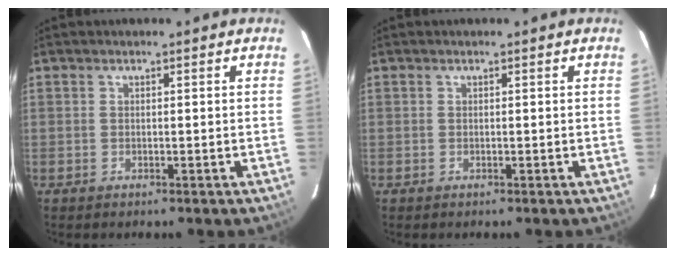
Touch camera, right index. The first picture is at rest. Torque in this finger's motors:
{"motor_torque": [0.00, 0.00, 0.00, 0.00]}